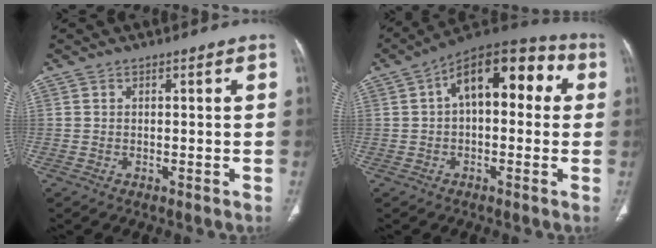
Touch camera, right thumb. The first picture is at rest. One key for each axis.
{"total": 15.4, "fx": 2.9, "fy": 8.3, "fz": 12.7, "tx": -0.153, "ty": 0.045, "tz": 0.035}